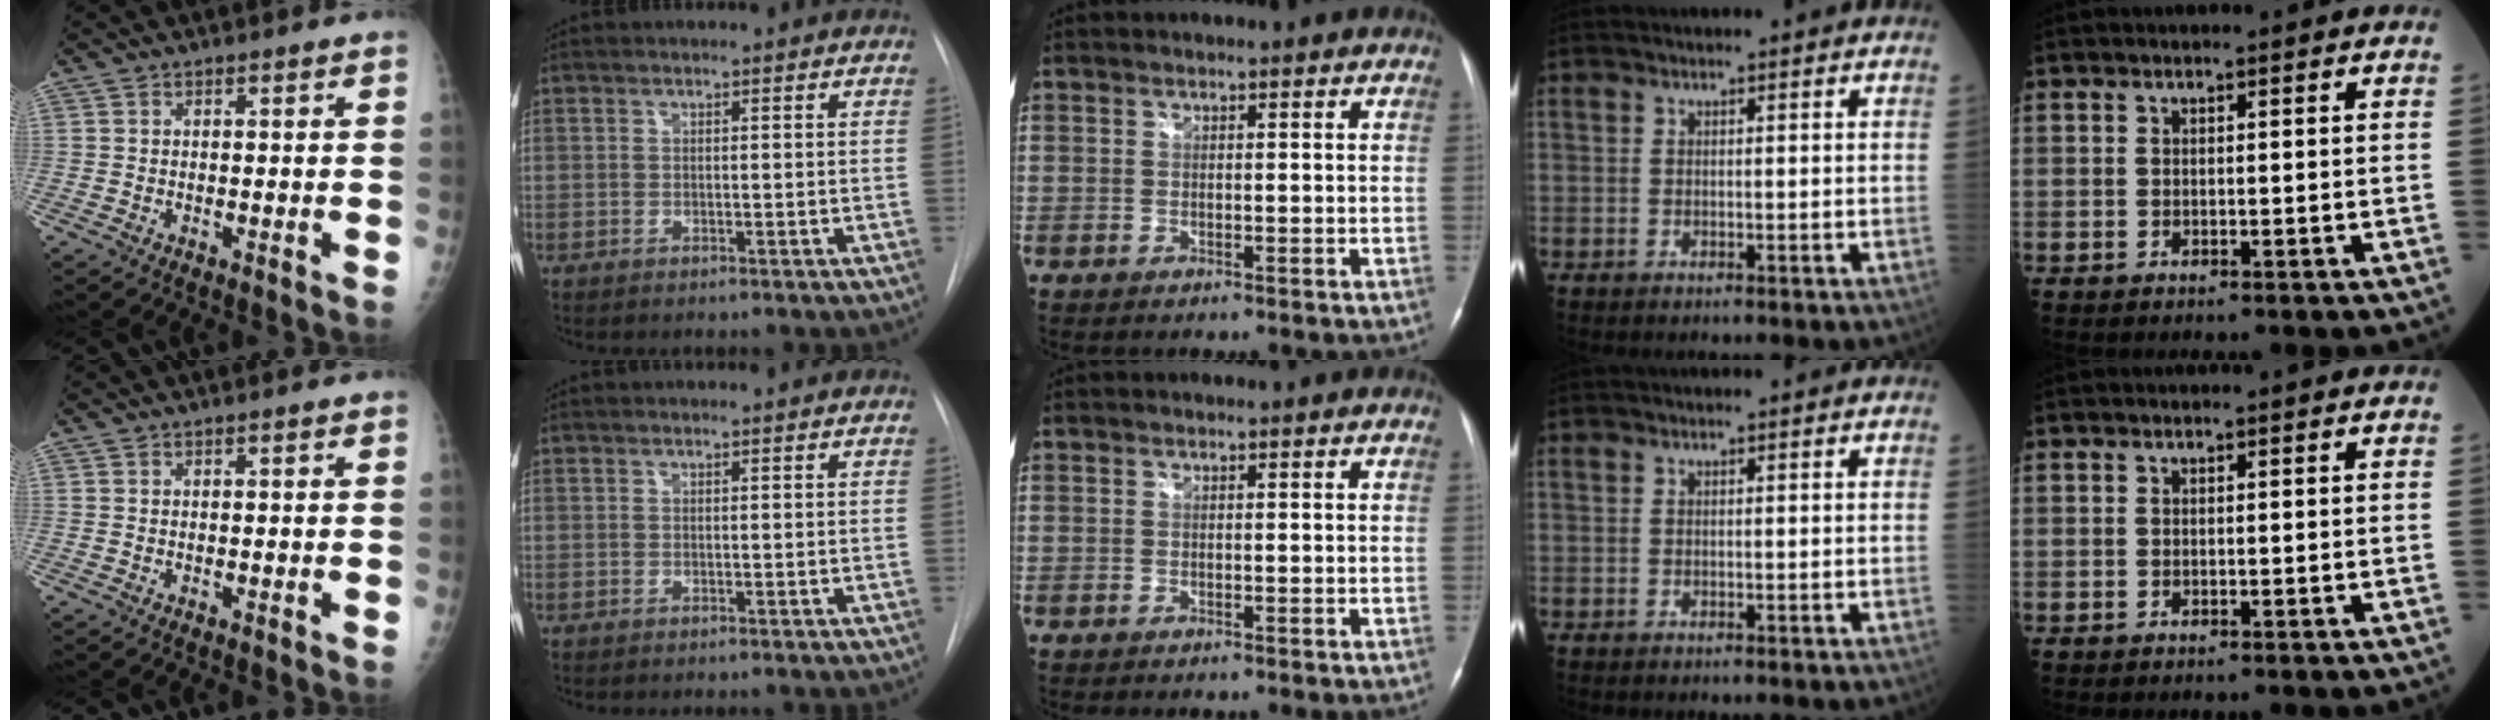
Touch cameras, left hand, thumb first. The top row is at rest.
{}